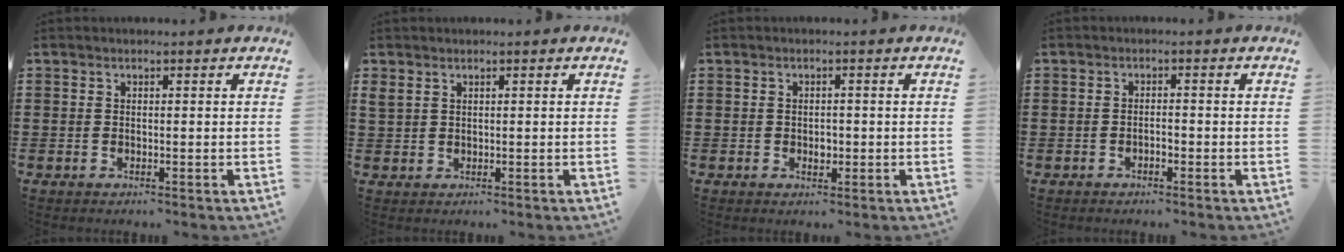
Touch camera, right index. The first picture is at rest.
{"total": 1.3, "force": [0.9, 0.8, 0.5], "torque": [-0.012, 0.002, 0.018]}
{"total": 1.8, "force": [-0.3, 1.1, 1.4], "torque": [-0.027, 0.004, -0.006]}
{"total": 1.5, "force": [-0.7, 0.5, 1.2], "torque": [-0.025, -0.001, -0.013]}